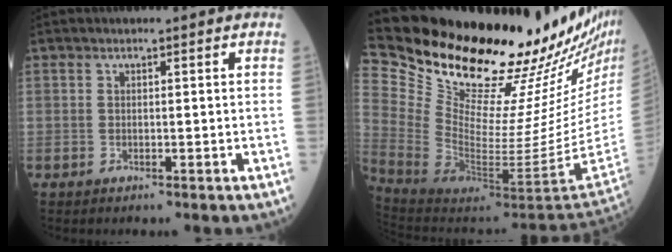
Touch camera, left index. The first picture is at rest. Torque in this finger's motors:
{"motor_torque": [1.03, -1.11, 0.63, 0.07]}